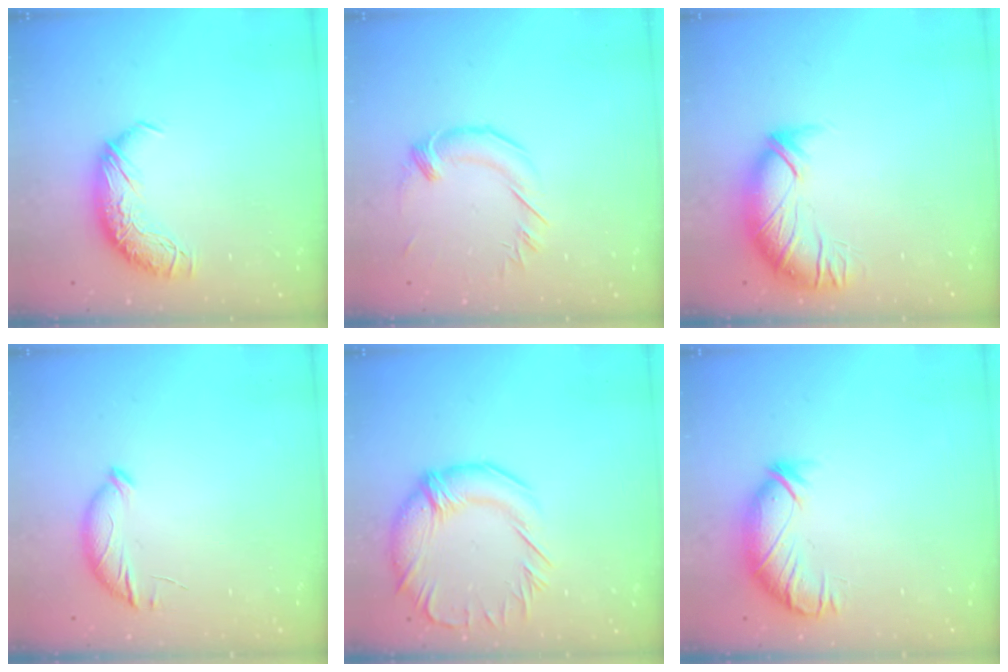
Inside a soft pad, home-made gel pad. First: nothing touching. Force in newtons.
{"total": 1.6, "press": 1.6, "slide": 0.3}
{"total": 2.9, "press": 1.4, "slide": 2.6}
{"total": 6.3, "press": 6.3, "slide": 0.2}
{"total": 3.5, "press": 3.2, "slide": 1.4}
{"total": 3.7, "press": 3.2, "slide": 1.8}